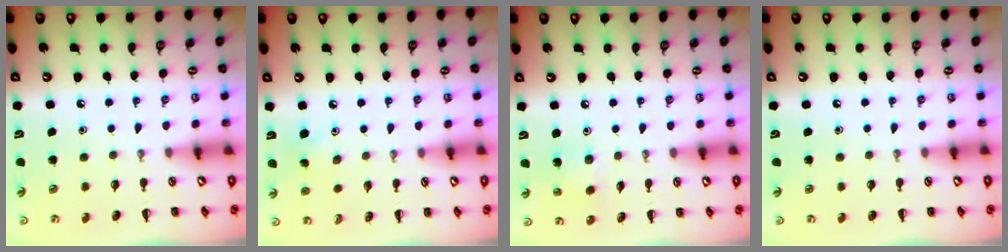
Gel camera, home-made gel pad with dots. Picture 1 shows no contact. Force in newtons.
{"total": 3.0, "press": 2.9, "slide": 1.0}
{"total": 2.5, "press": 2.4, "slide": 0.8}
{"total": 0.0}